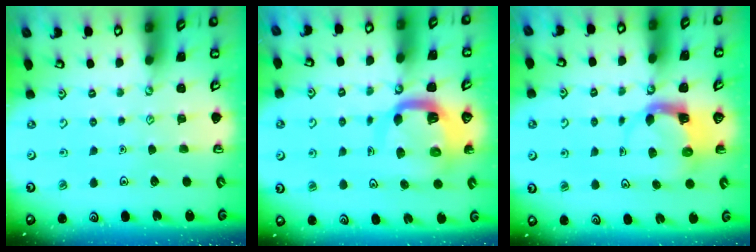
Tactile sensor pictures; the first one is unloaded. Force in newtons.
{"total": 9.2, "press": 9.1, "slide": 1.2}
{"total": 3.9, "press": 3.9, "slide": 0.6}